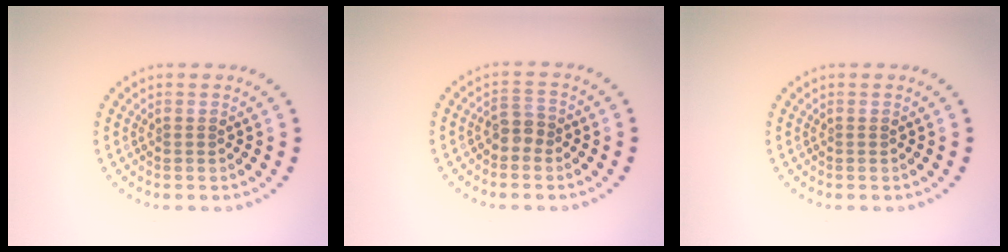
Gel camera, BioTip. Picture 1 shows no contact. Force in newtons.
{"total": 1.6, "press": 1.4, "slide": 0.8}
{"total": 0.0}